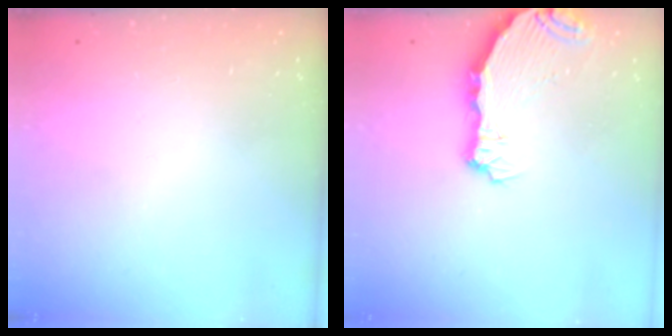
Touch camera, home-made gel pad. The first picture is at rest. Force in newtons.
{"total": 7.3, "press": 5.5, "slide": 4.8}